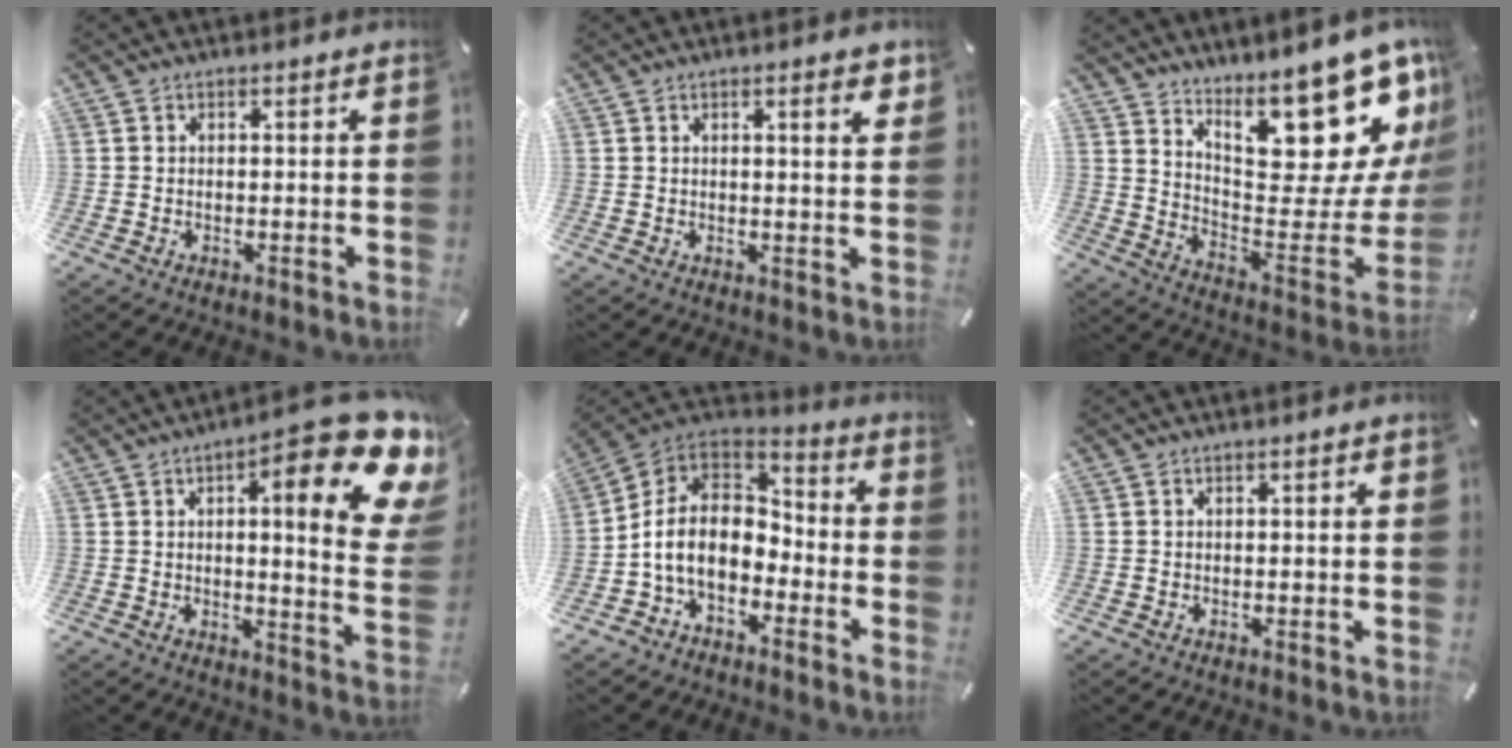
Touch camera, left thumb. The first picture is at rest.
{"total": 4.0, "force": [1.8, 0.7, 3.5], "torque": [-0.054, -0.004, 0.026]}
{"total": 22.9, "force": [17.4, 7.6, 12.7], "torque": [-0.131, -0.151, 0.284]}
{"total": 20.6, "force": [9.9, 5.4, 17.2], "torque": [-0.229, -0.076, 0.145]}
{"total": 11.8, "force": [-4.0, 8.5, 7.1], "torque": [-0.170, 0.016, -0.080]}
{"total": 1.0, "force": [0.2, 0.0, 1.0], "torque": [-0.018, -0.001, 0.003]}